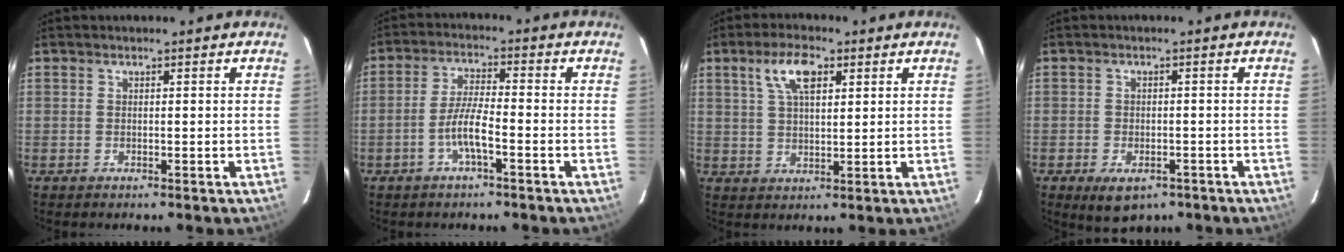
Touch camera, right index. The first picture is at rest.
{"total": 5.3, "force": [-2.6, 0.5, 4.6], "torque": [-0.097, 0.004, -0.050]}
{"total": 7.0, "force": [3.3, 2.8, 5.5], "torque": [-0.105, 0.014, 0.061]}
{"total": 6.5, "force": [-3.8, 3.6, 3.8], "torque": [-0.072, -0.014, -0.053]}